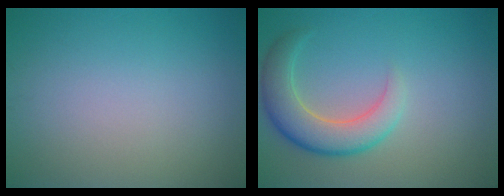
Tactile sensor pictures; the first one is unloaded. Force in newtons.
{"total": 5.2, "press": 5.1, "slide": 0.6}